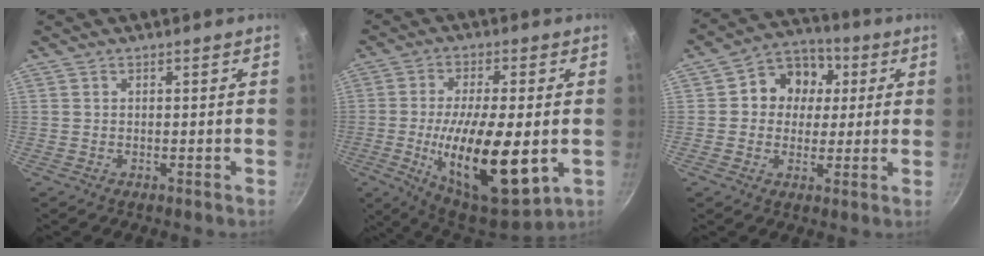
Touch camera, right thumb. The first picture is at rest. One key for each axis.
{"total": 20.3, "fx": -3.6, "fy": 7.5, "fz": 18.6, "tx": -0.318, "ty": -0.024, "tz": -0.040}
{"total": 10.9, "fx": 1.8, "fy": 9.0, "fz": 5.9, "tx": -0.042, "ty": 0.013, "tz": 0.017}